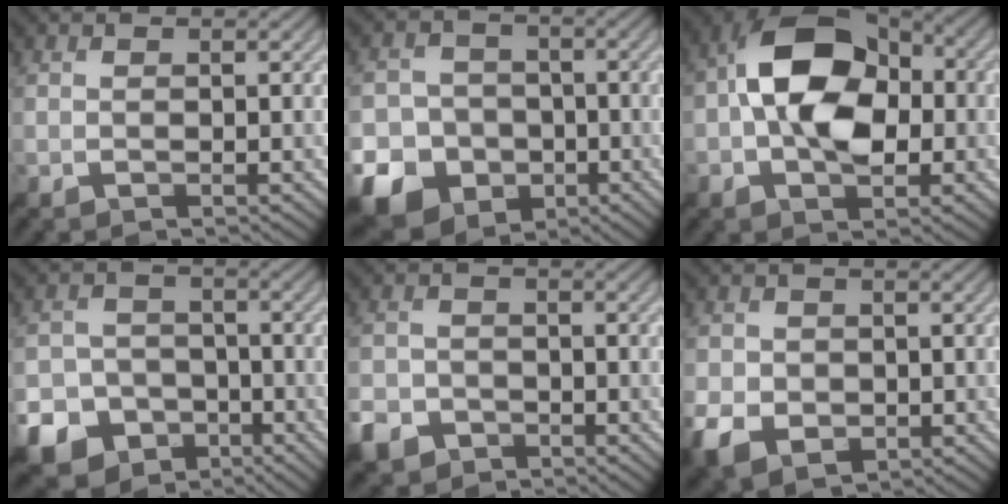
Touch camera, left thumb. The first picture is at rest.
{"total": 13.9, "force": [-6.2, 11.6, 4.5], "torque": [-0.137, -0.056, -0.125]}
{"total": 13.9, "force": [-0.6, 8.2, 11.2], "torque": [-0.207, 0.022, -0.028]}
{"total": 12.1, "force": [-6.9, 9.5, 2.9], "torque": [-0.091, -0.044, -0.130]}
{"total": 4.6, "force": [-3.2, 2.9, 1.6], "torque": [-0.043, -0.006, -0.069]}
{"total": 6.2, "force": [-2.1, 4.8, 3.3], "torque": [-0.087, -0.023, -0.042]}